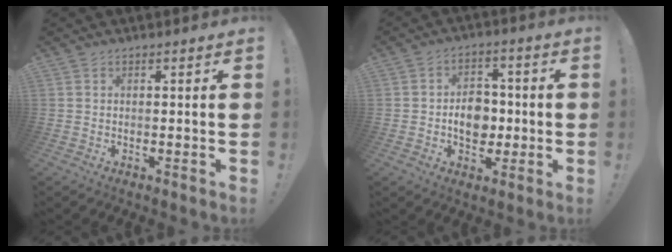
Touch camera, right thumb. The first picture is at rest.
{"total": 9.1, "force": [-1.1, 7.3, 5.4], "torque": [-0.085, 0.010, -0.018]}